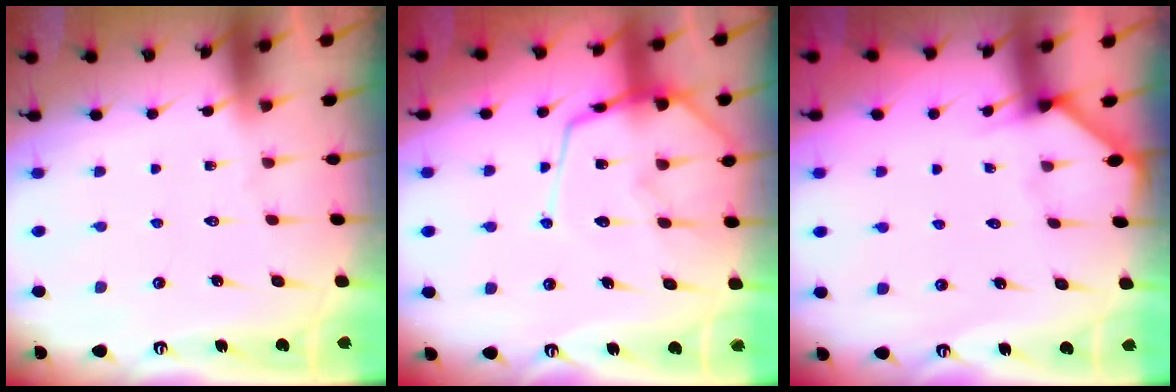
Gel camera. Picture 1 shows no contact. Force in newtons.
{"total": 13.6, "press": 13.6, "slide": 1.2}
{"total": 2.2, "press": 2.2, "slide": 0.3}